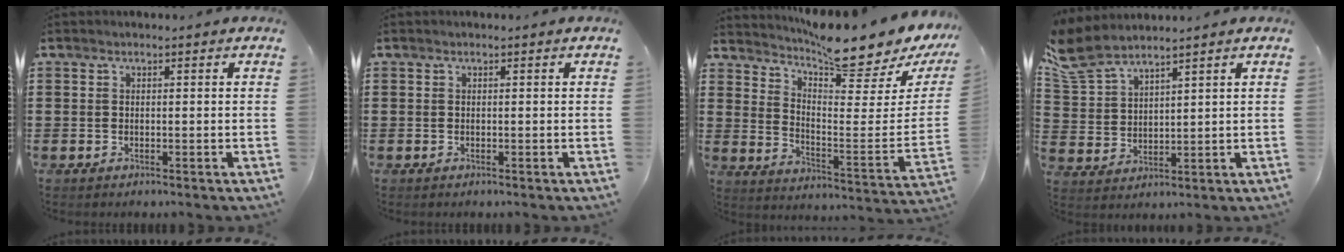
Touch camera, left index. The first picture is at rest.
{"total": 0.0}
{"total": 9.8, "force": [8.7, 0.8, 4.4], "torque": [-0.082, -0.071, 0.140]}
{"total": 6.0, "force": [5.2, 1.7, 2.5], "torque": [-0.073, -0.016, 0.097]}